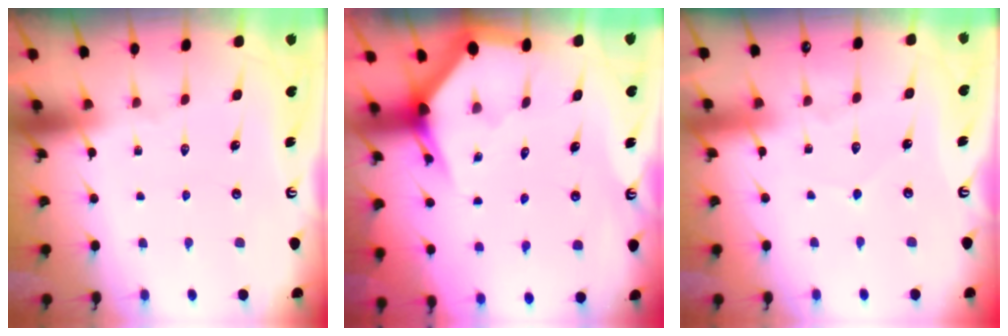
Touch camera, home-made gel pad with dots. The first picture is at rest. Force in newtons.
{"total": 3.0, "press": 3.0, "slide": 0.1}
{"total": 2.8, "press": 2.8, "slide": 0.3}